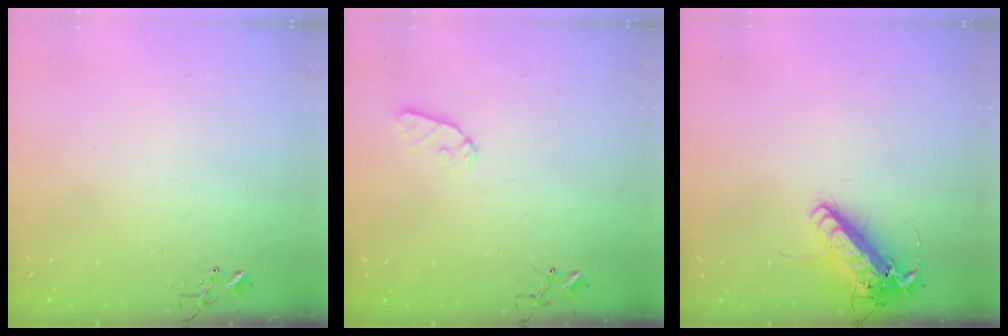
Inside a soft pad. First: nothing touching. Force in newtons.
{"total": 6.2, "press": 6.2, "slide": 0.9}
{"total": 15.6, "press": 15.3, "slide": 3.2}